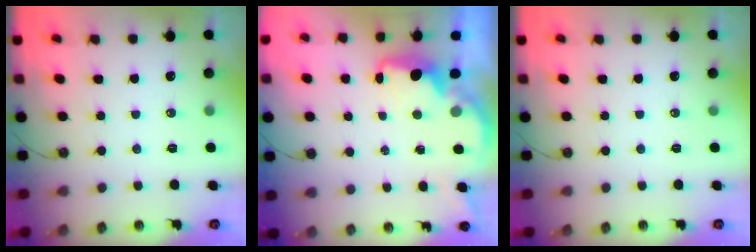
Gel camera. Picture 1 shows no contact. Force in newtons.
{"total": 2.4, "press": 2.2, "slide": 0.8}
{"total": 0.0}